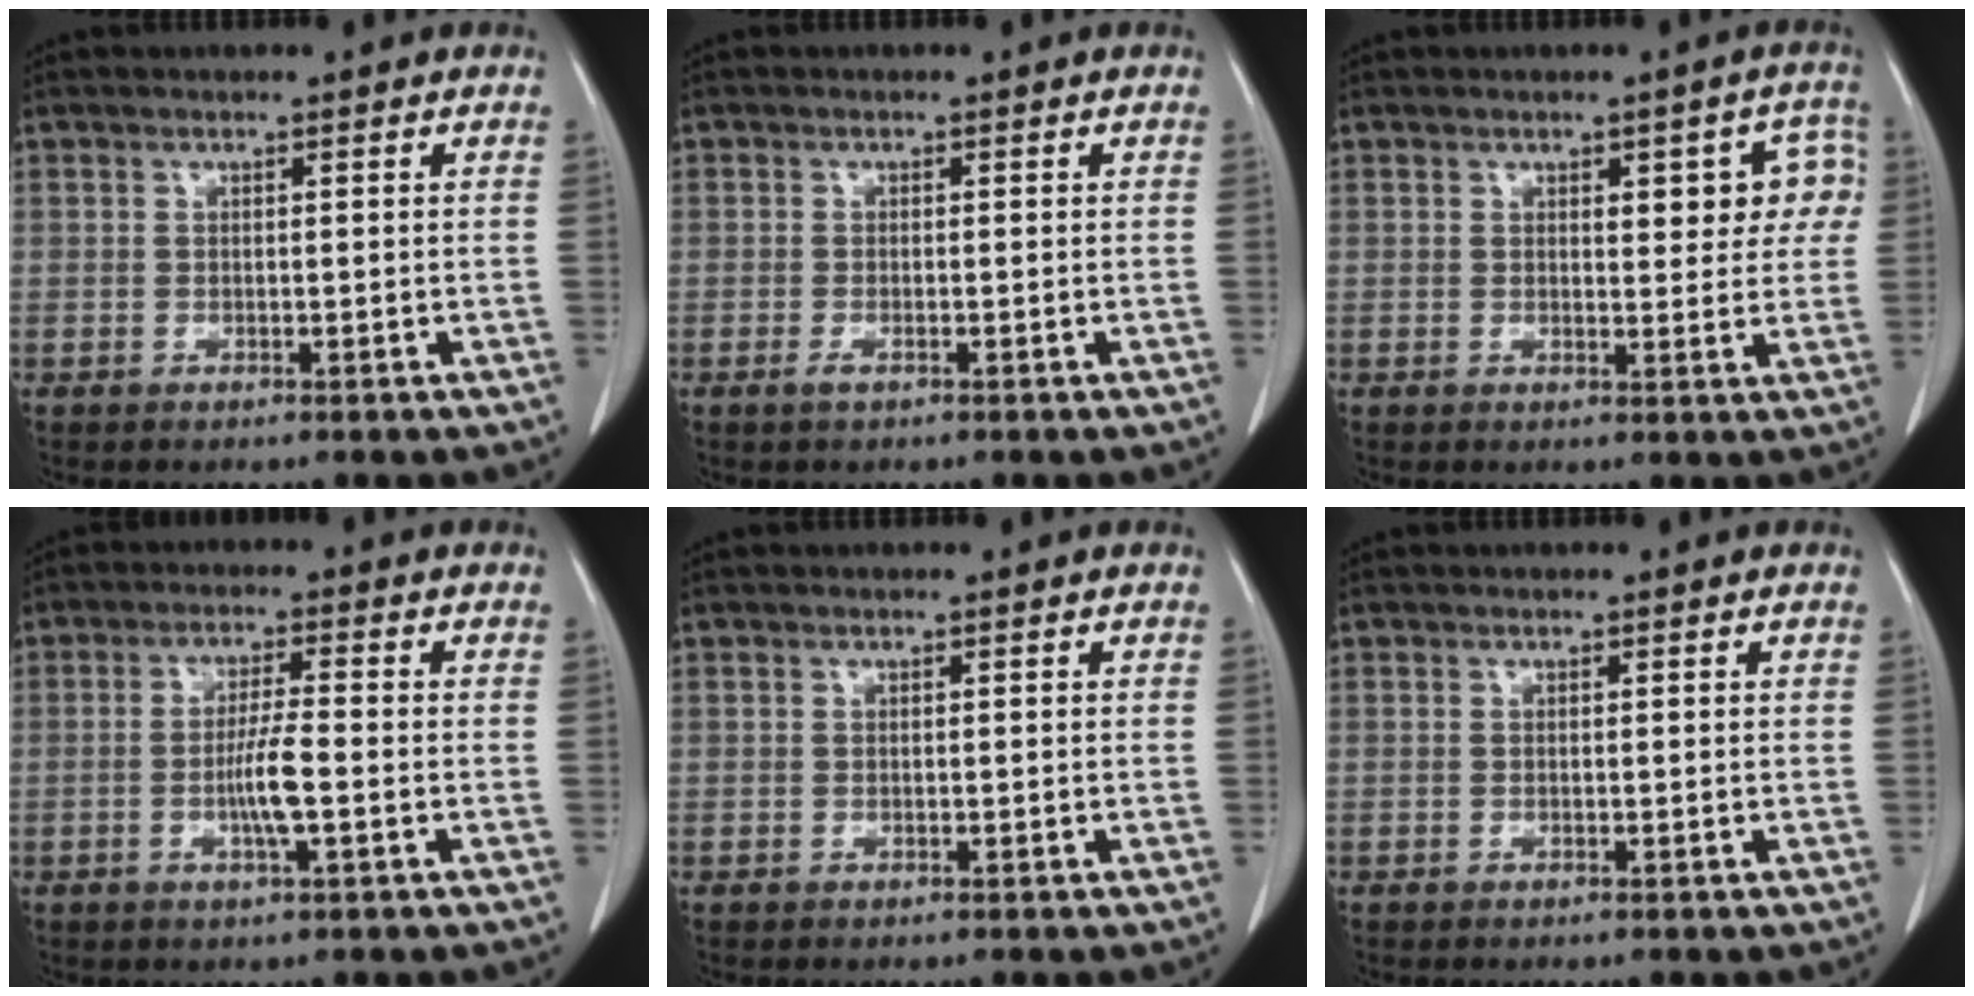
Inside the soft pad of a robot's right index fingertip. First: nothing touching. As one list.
[{"total": 1.0, "force": [-0.7, 0.2, 0.7], "torque": [-0.015, -0.001, -0.011]}, {"total": 4.7, "force": [1.7, 2.4, 3.6], "torque": [-0.026, 0.011, 0.020]}, {"total": 5.1, "force": [-1.3, 0.2, 4.9], "torque": [-0.096, -0.004, -0.024]}, {"total": 0.0}, {"total": 0.0}]